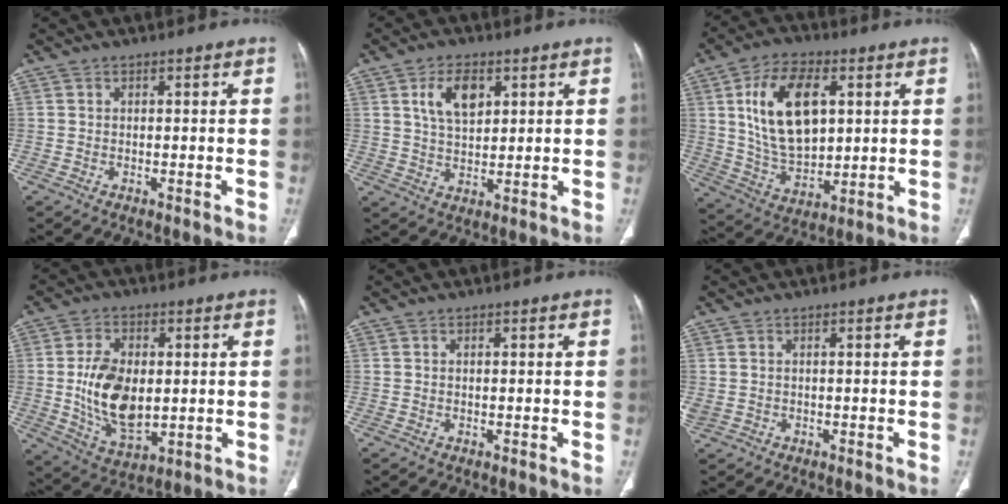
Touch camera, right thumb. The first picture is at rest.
{"total": 7.6, "force": [3.0, 4.3, 5.5], "torque": [-0.086, -0.012, 0.060]}
{"total": 17.5, "force": [4.6, 10.0, 13.7], "torque": [-0.223, -0.013, 0.092]}
{"total": 13.4, "force": [0.2, 8.0, 10.8], "torque": [-0.183, -0.013, 0.016]}
{"total": 0.0}
{"total": 1.5, "force": [0.1, 1.1, 1.1], "torque": [-0.043, 0.003, 0.007]}